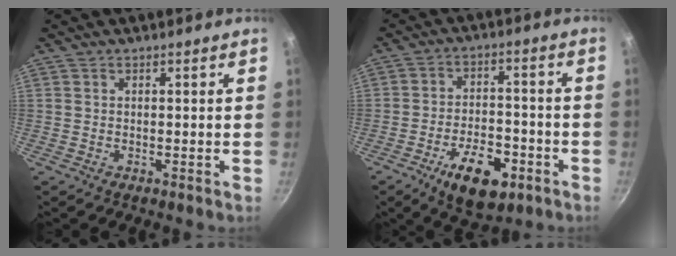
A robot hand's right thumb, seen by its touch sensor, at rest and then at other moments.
{"total": 12.5, "force": [-6.0, 6.3, 8.9], "torque": [-0.119, 0.029, -0.089]}